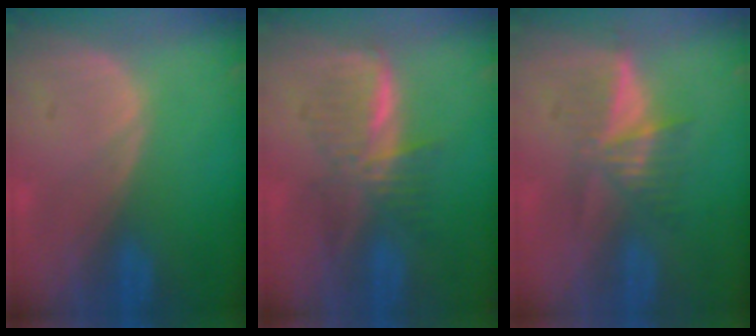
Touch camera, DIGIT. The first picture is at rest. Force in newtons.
{"total": 5.9, "press": 5.8, "slide": 1.1}
{"total": 5.2, "press": 4.8, "slide": 1.8}